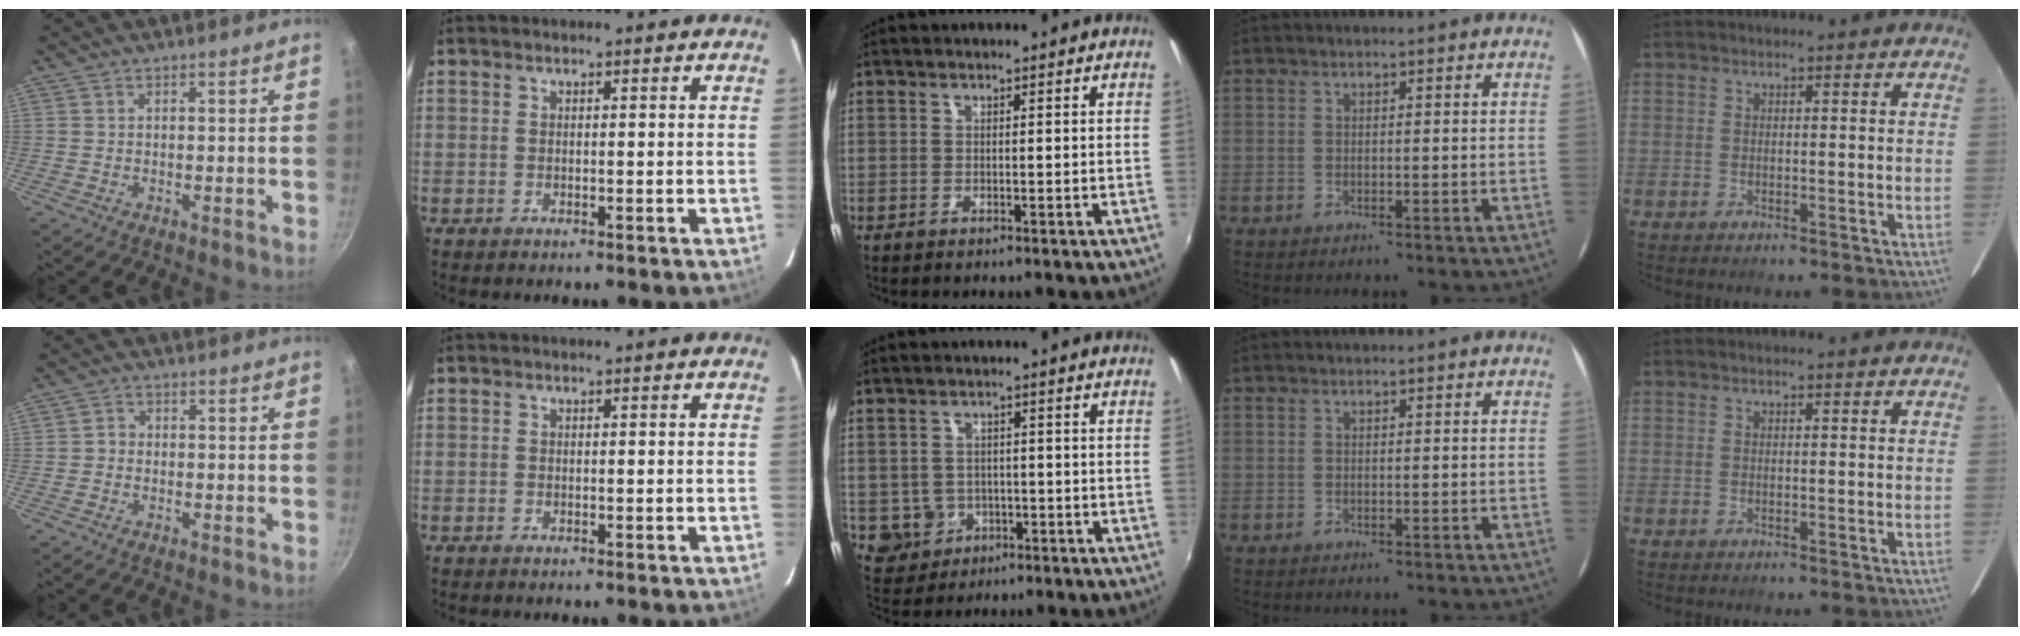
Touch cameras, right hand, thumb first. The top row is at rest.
{"thumb": {"total": 1.6, "force": [-0.5, 1.4, 0.6], "torque": [-0.003, 0.009, -0.014]}, "middle": {"total": 5.8, "force": [-1.6, 5.4, 1.3], "torque": [-0.041, 0.005, -0.010]}}